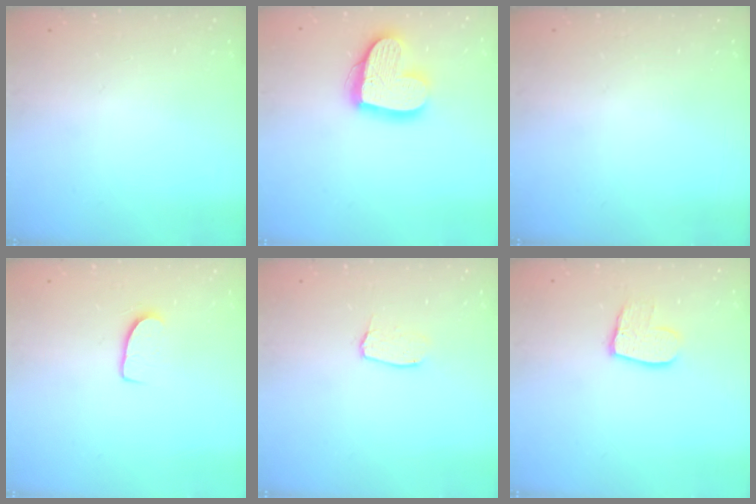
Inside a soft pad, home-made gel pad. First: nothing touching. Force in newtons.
{"total": 17.7, "press": 17.7, "slide": 1.5}
{"total": 0.0}
{"total": 7.7, "press": 7.6, "slide": 0.7}
{"total": 4.5, "press": 4.4, "slide": 0.3}
{"total": 10.1, "press": 10.0, "slide": 0.7}